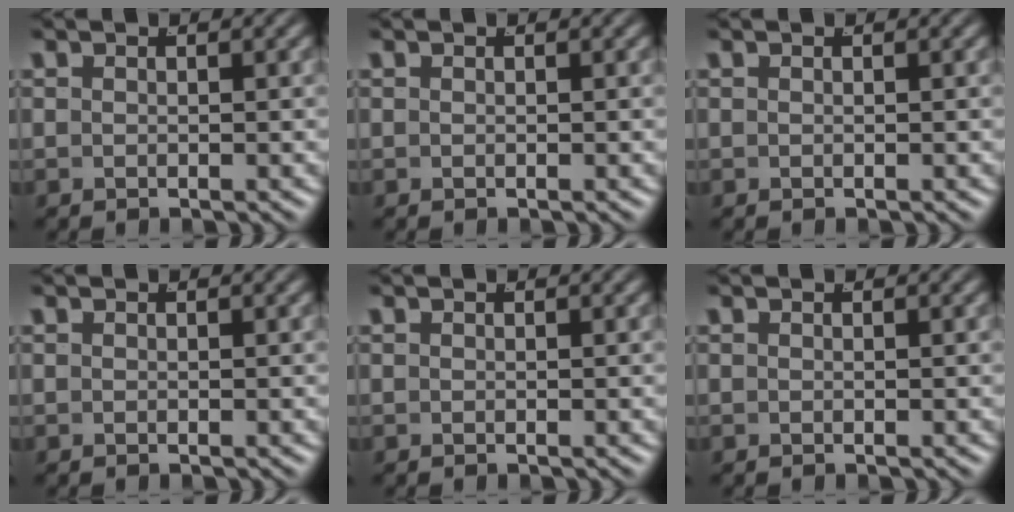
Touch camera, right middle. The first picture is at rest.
{"total": 0.0}
{"total": 0.0}
{"total": 0.0}
{"total": 0.0}
{"total": 0.0}